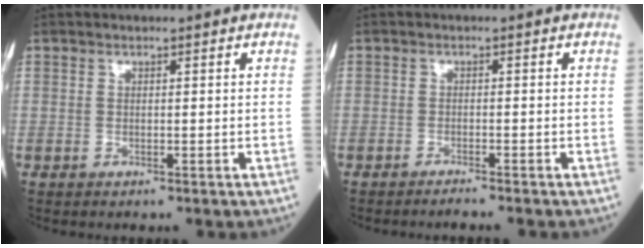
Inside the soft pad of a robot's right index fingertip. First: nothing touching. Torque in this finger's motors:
{"motor_torque": [-0.20, -0.16, 0.03, 0.00]}